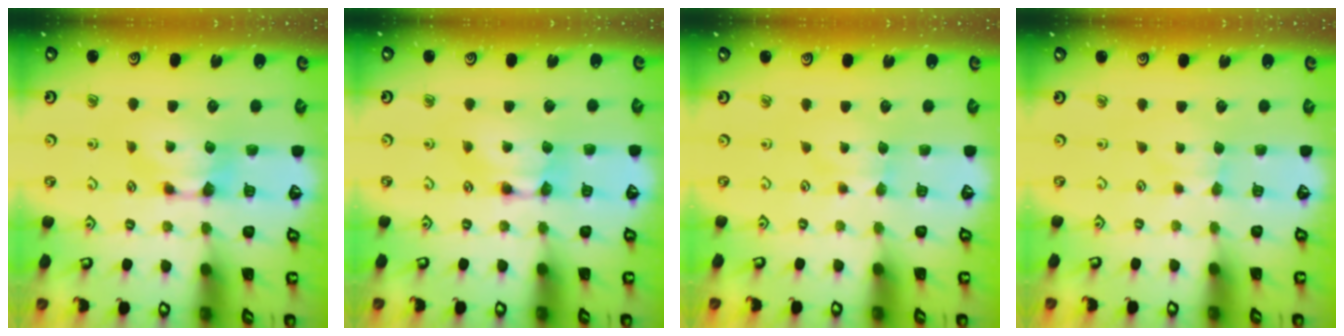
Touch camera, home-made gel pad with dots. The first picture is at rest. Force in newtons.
{"total": 1.8, "press": 1.8, "slide": 0.1}
{"total": 2.1, "press": 2.1, "slide": 0.5}
{"total": 2.7, "press": 2.6, "slide": 0.4}